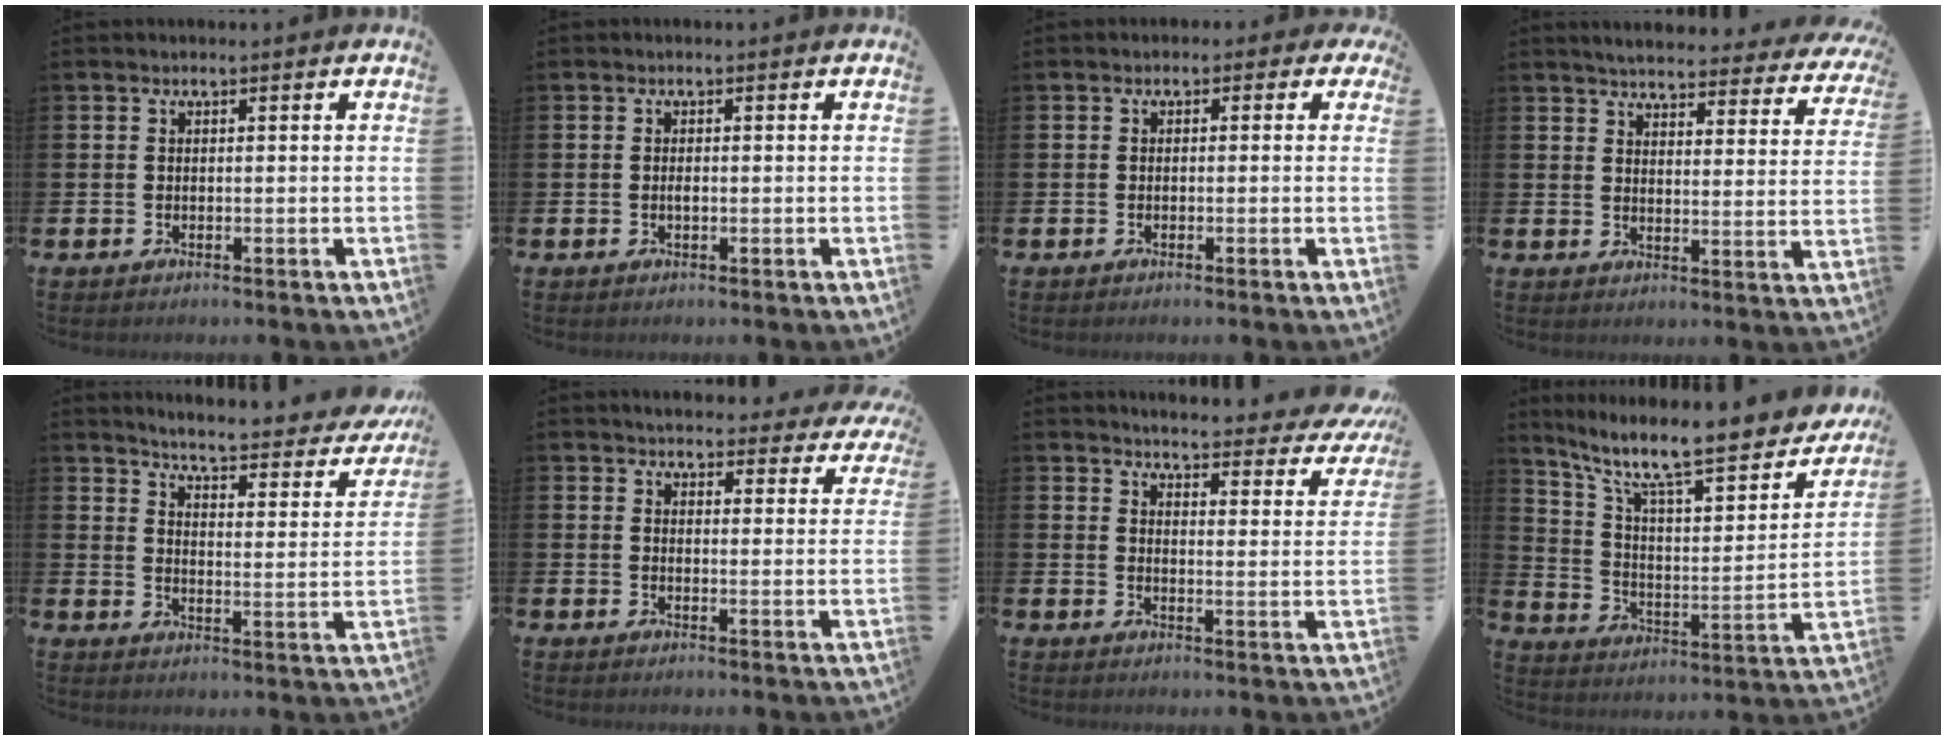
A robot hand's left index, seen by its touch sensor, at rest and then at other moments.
{"total": 0.6, "force": [-0.1, 0.3, 0.6], "torque": [-0.010, -0.001, -0.003]}
{"total": 1.2, "force": [-0.6, 0.9, 0.5], "torque": [-0.007, 0.007, -0.017]}
{"total": 4.3, "force": [4.2, 0.6, 1.0], "torque": [-0.034, -0.031, 0.069]}
{"total": 4.6, "force": [4.3, 0.2, 1.5], "torque": [-0.048, -0.042, 0.064]}
{"total": 4.0, "force": [3.9, 0.8, 0.0], "torque": [-0.005, -0.030, 0.067]}
{"total": 4.0, "force": [3.9, 0.6, 0.9], "torque": [-0.027, -0.039, 0.060]}
{"total": 12.0, "force": [9.6, 3.0, 6.4], "torque": [-0.142, -0.074, 0.158]}